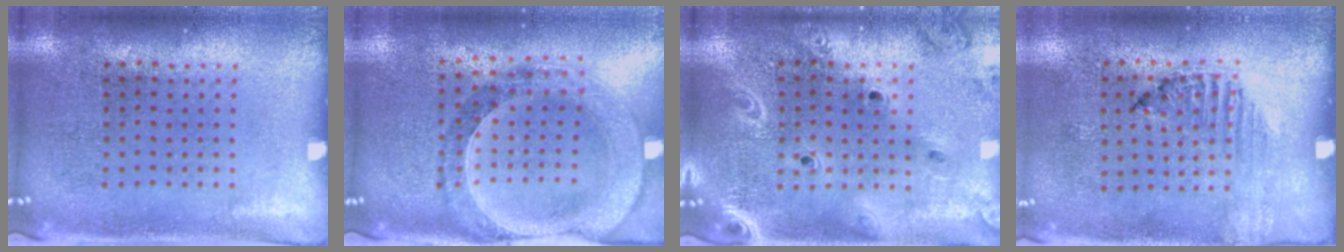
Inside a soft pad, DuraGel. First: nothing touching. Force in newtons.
{"total": 1.4, "press": 1.4, "slide": 0.3}
{"total": 2.0, "press": 1.9, "slide": 0.8}
{"total": 1.3, "press": 1.2, "slide": 0.4}